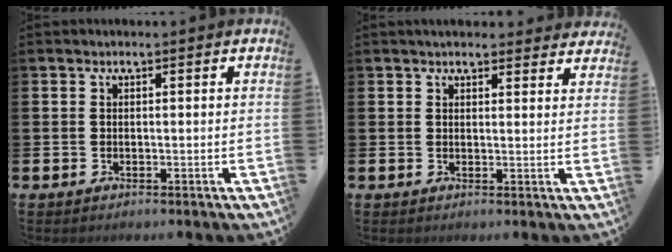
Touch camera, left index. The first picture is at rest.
{"total": 2.8, "force": [2.7, 0.5, 0.2], "torque": [0.004, -0.015, 0.047]}